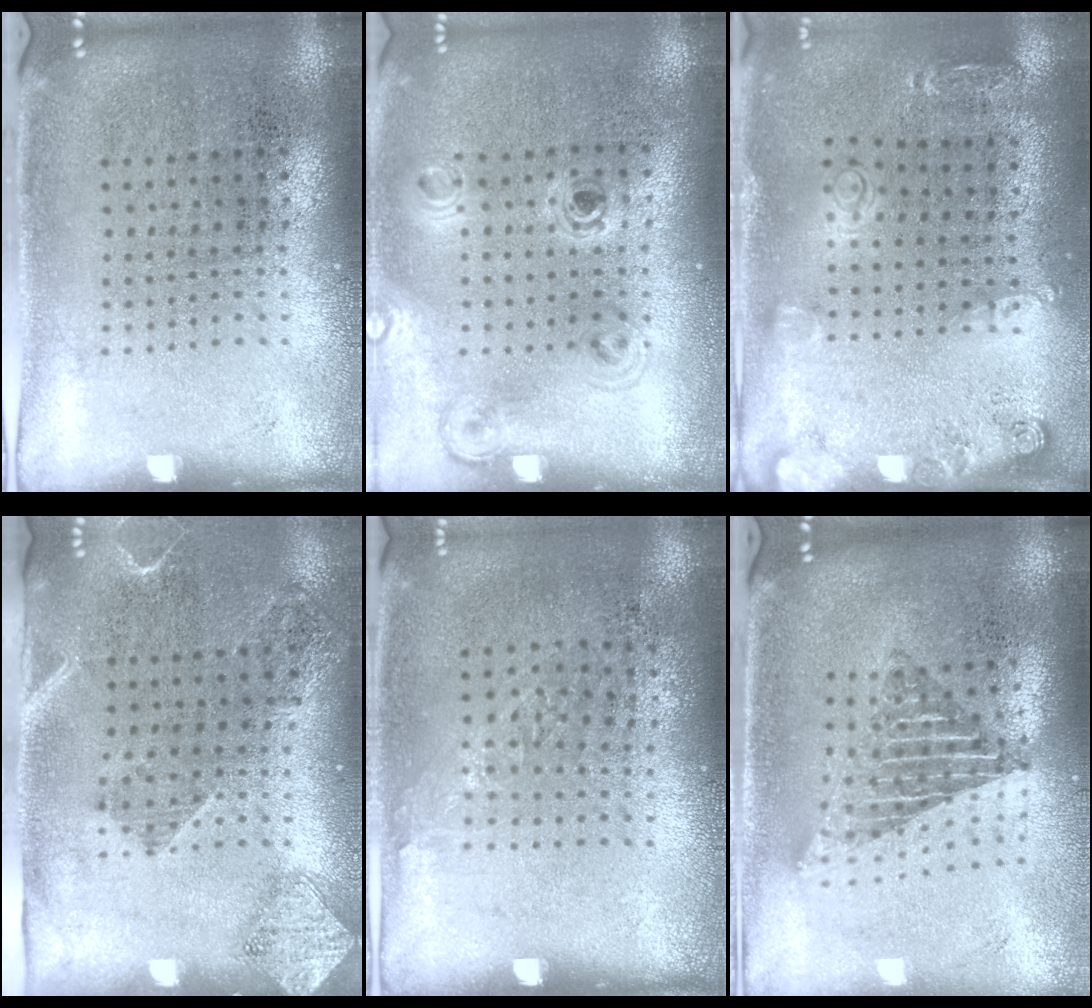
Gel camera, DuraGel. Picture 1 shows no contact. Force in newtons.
{"total": 1.1, "press": 1.1, "slide": 0.3}
{"total": 1.5, "press": 1.4, "slide": 0.7}
{"total": 1.8, "press": 1.5, "slide": 1.1}
{"total": 1.0, "press": 0.7, "slide": 0.6}
{"total": 1.8, "press": 1.4, "slide": 1.1}